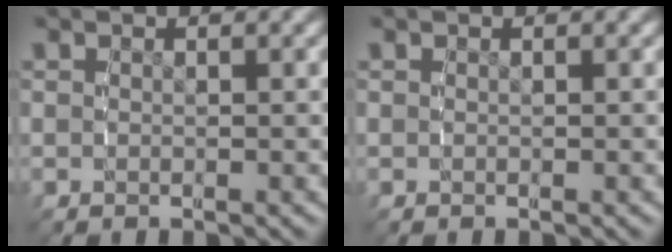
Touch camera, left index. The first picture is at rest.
{"total": 0.0}